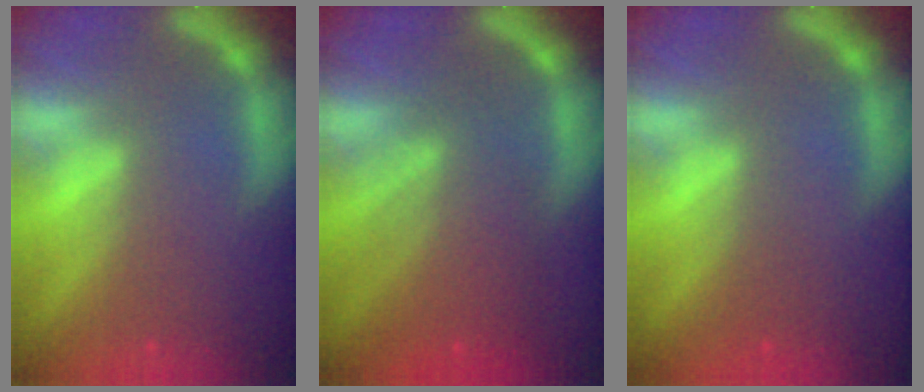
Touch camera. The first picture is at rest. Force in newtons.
{"total": 7.1}
{"total": 0.9}